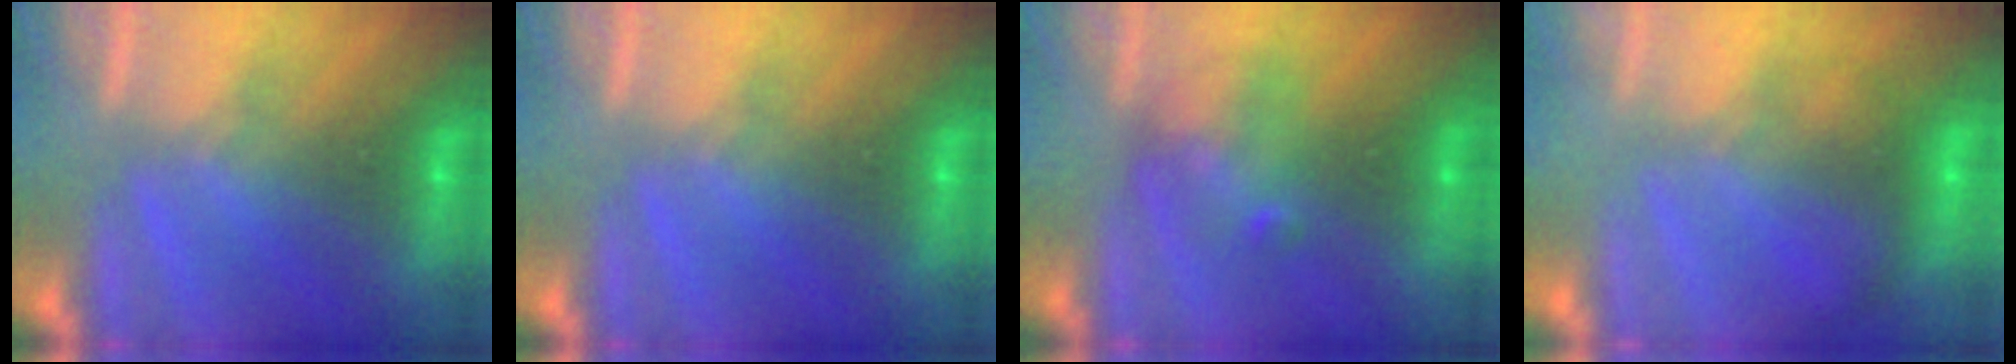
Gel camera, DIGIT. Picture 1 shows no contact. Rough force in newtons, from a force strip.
{"total": 0.0}
{"total": 2.4}
{"total": 2.1}